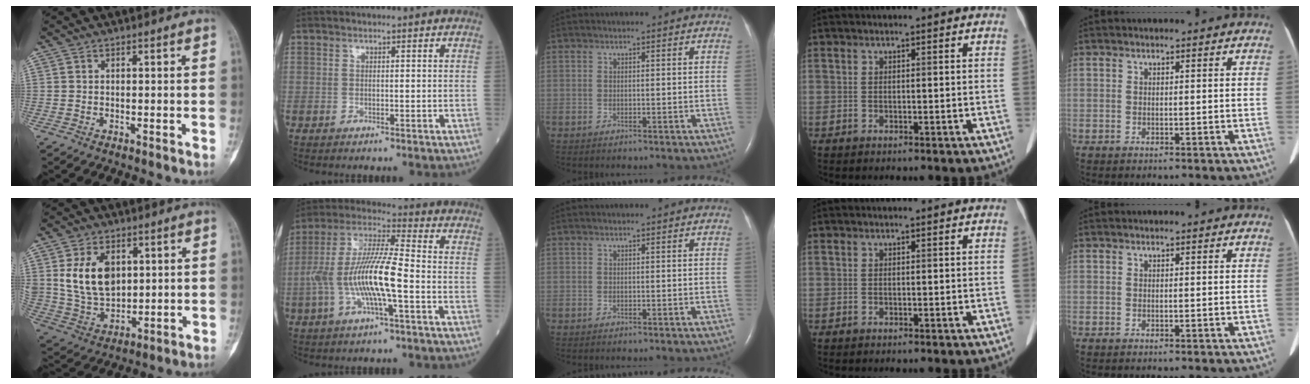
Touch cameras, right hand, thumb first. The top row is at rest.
{"thumb": {"total": 12.5, "force": [3.4, 8.4, 8.5], "torque": [-0.137, -0.016, 0.081]}, "index": {"total": 13.2, "force": [-3.1, 1.8, 12.7], "torque": [-0.260, 0.011, -0.061]}}